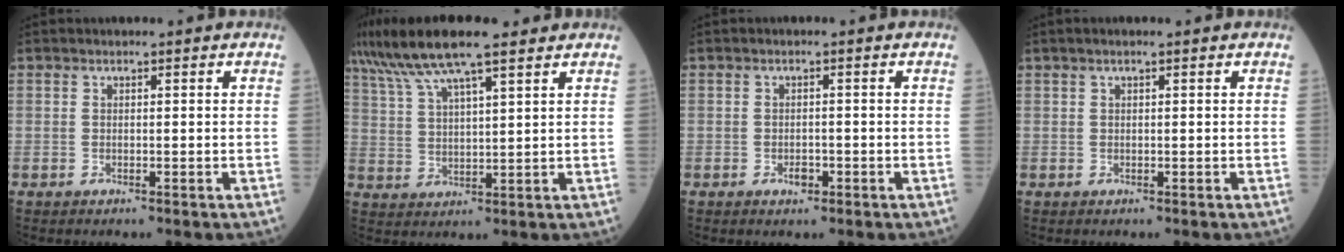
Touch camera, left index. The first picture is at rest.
{"total": 12.4, "force": [9.4, 1.6, 8.0], "torque": [-0.150, 0.034, 0.167]}
{"total": 1.6, "force": [-0.9, 0.9, 0.9], "torque": [-0.012, 0.002, -0.011]}
{"total": 1.1, "force": [0.7, 0.1, 0.9], "torque": [-0.017, 0.011, 0.010]}